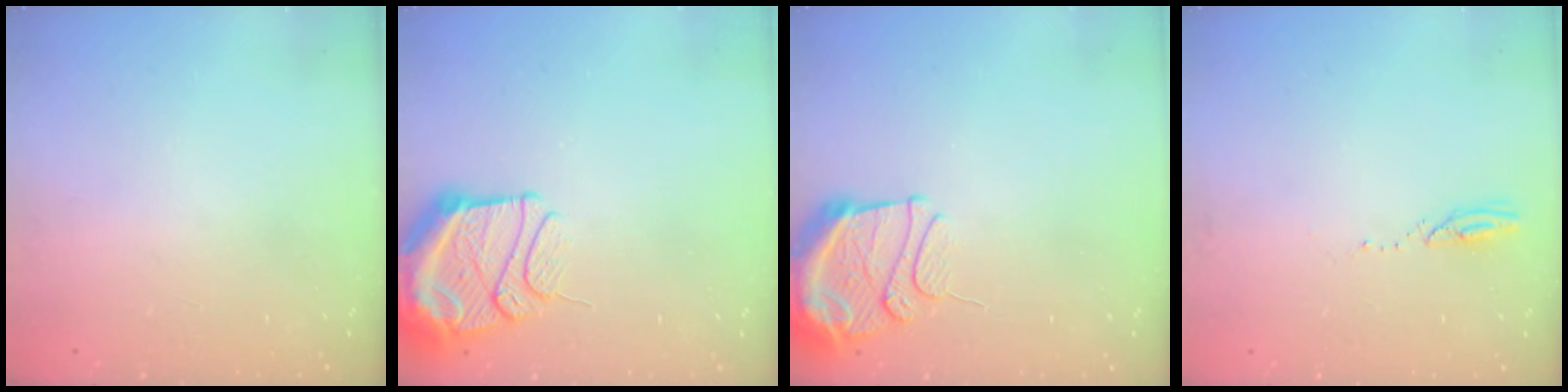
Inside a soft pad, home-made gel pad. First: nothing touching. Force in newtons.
{"total": 14.4, "press": 14.3, "slide": 1.9}
{"total": 11.2, "press": 11.1, "slide": 1.0}
{"total": 2.3, "press": 2.3, "slide": 0.3}